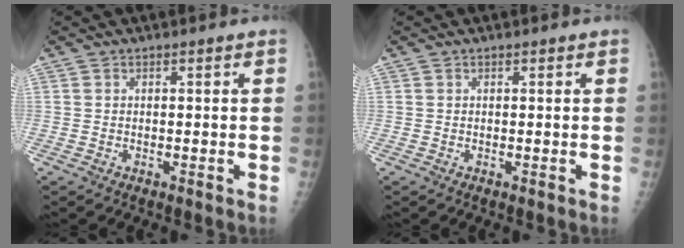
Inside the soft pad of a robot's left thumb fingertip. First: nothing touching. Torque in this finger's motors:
{"motor_torque": [-0.06, -0.29, 0.11, 0.04, 0.00]}